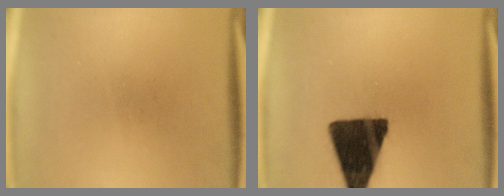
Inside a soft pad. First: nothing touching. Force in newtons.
{"total": 16.9}